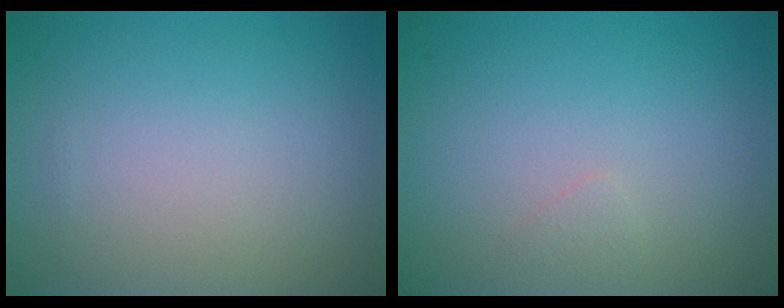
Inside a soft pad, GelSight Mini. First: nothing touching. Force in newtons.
{"total": 0.5, "press": 0.5, "slide": 0.0}